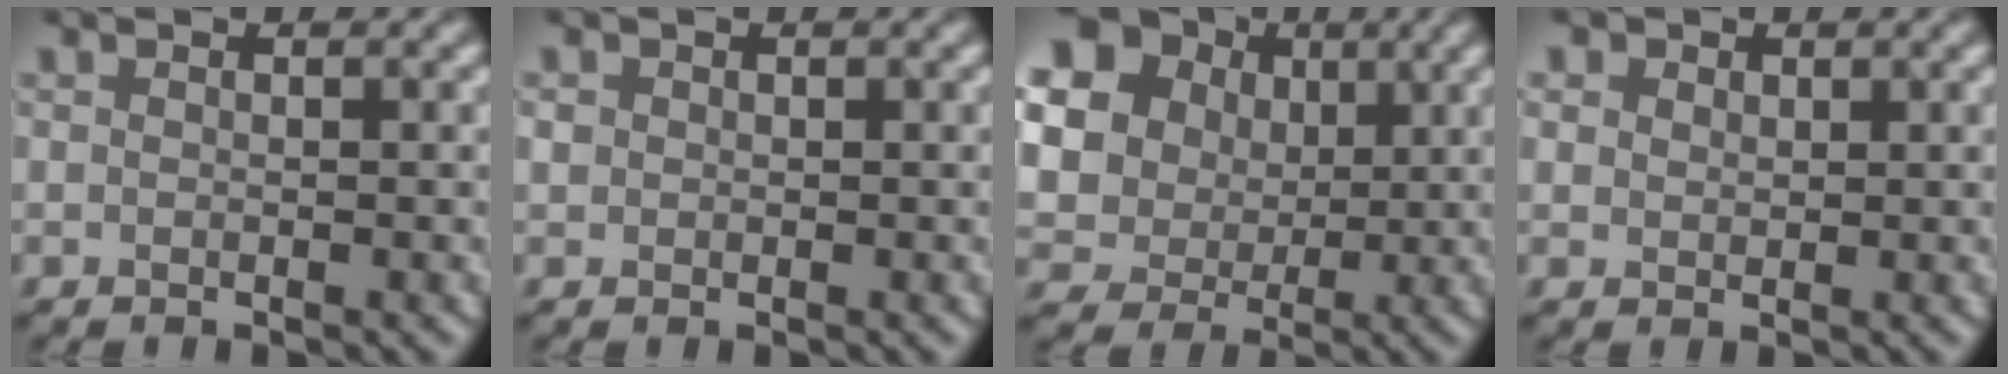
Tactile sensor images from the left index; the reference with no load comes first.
{"total": 0.8, "force": [0.1, 0.7, 0.1], "torque": [0.001, 0.001, 0.000]}
{"total": 15.6, "force": [5.8, 13.2, 6.1], "torque": [-0.177, 0.008, 0.108]}
{"total": 2.3, "force": [1.4, 1.6, 0.9], "torque": [-0.022, 0.003, 0.016]}